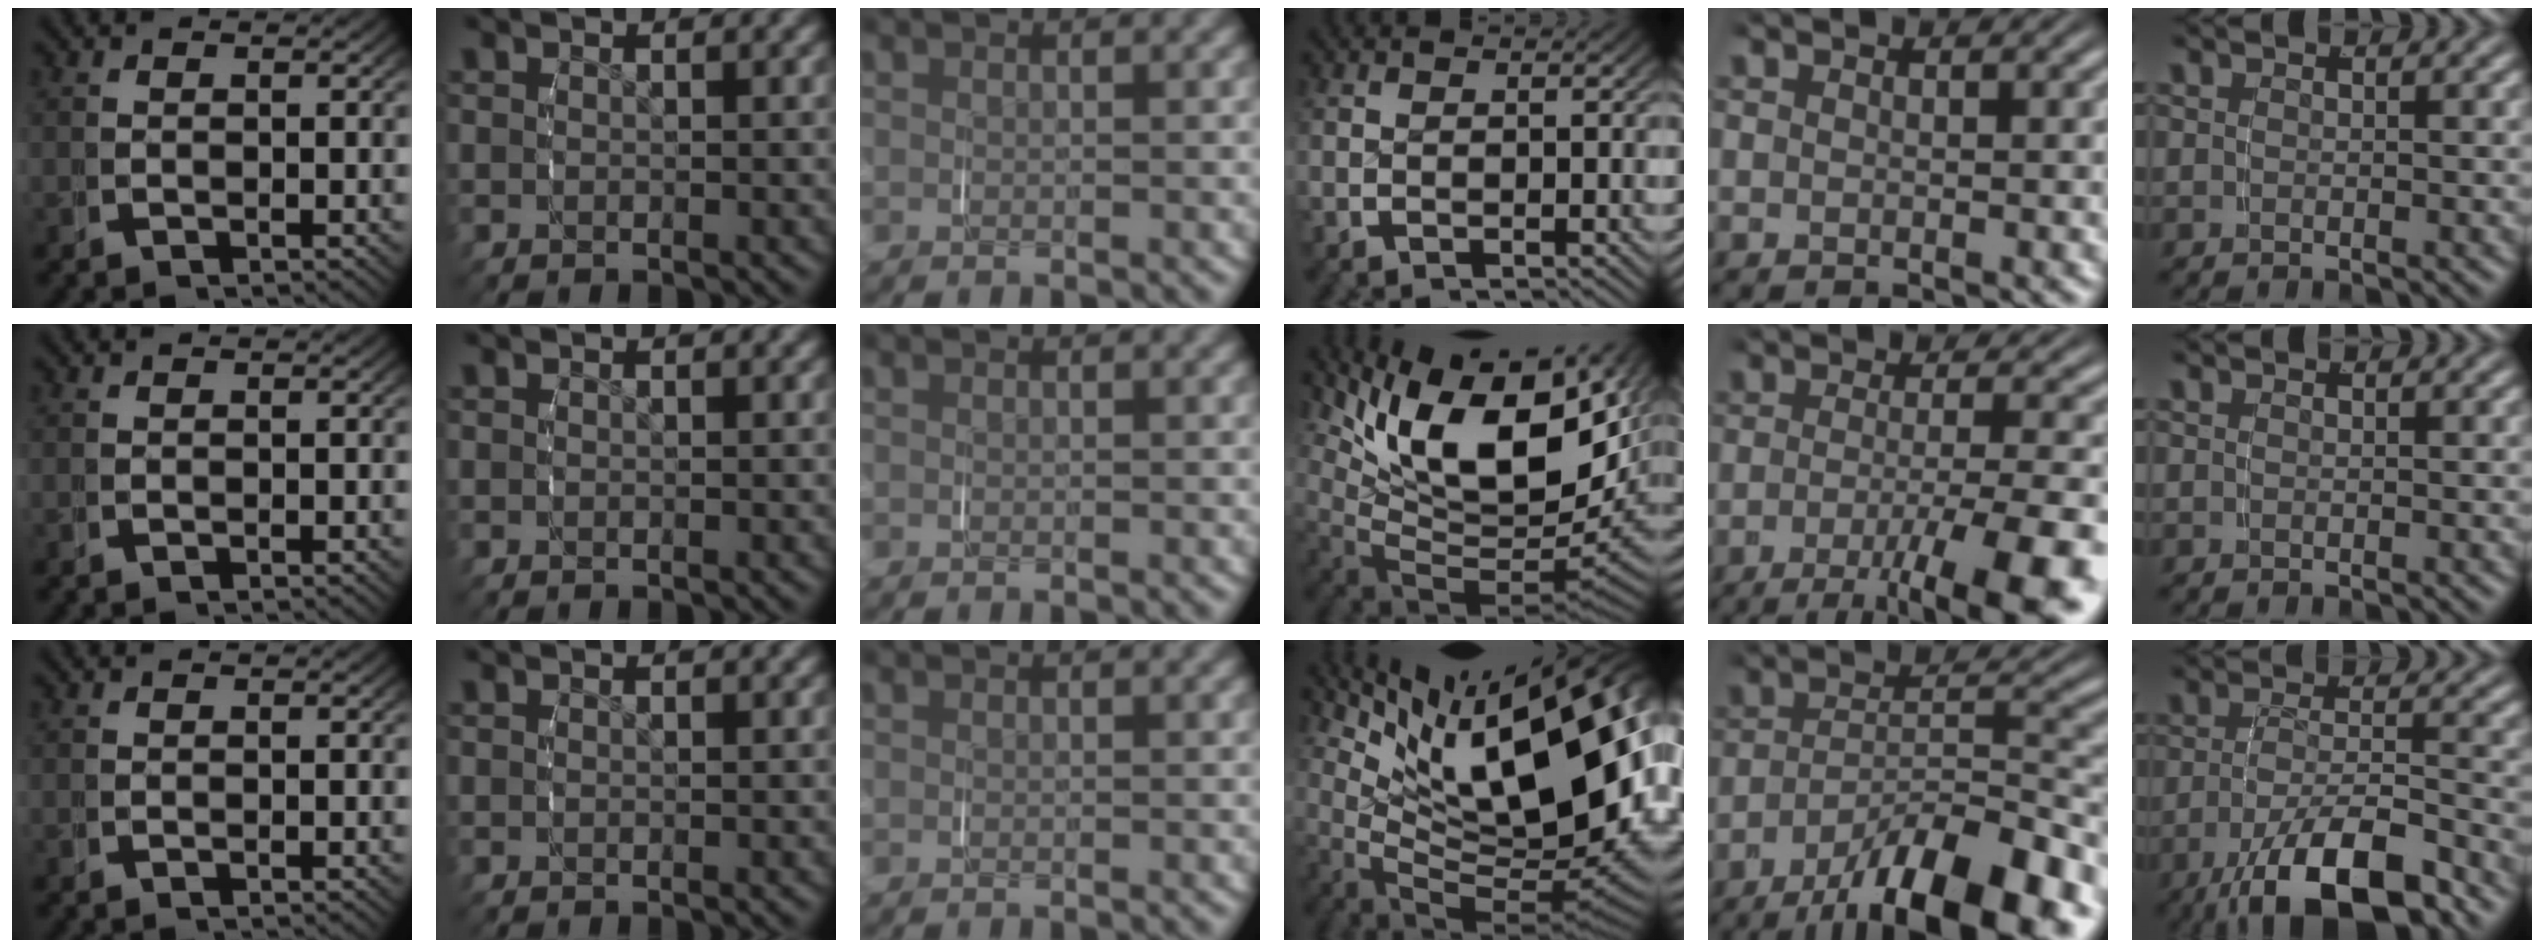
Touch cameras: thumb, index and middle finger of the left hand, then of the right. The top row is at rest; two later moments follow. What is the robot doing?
{"motion": "grasp_and_lifting", "object": "plastic wrap"}